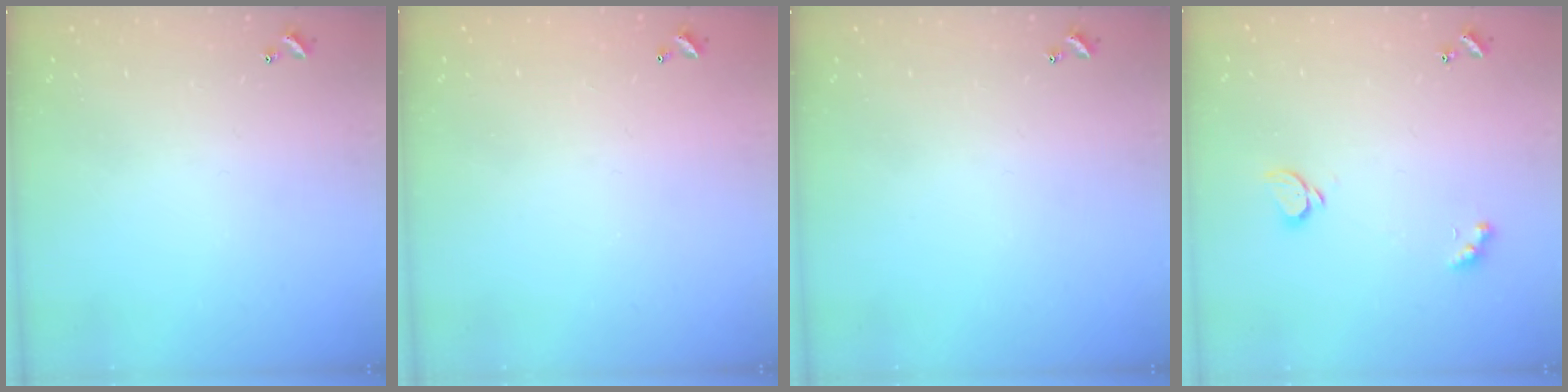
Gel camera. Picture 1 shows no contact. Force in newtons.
{"total": 2.9, "press": 2.9, "slide": 0.1}
{"total": 0.0}
{"total": 1.4, "press": 1.4, "slide": 0.3}